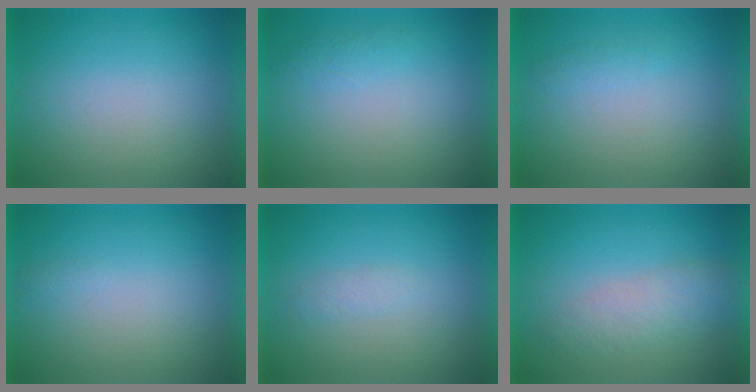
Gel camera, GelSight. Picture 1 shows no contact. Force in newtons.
{"total": 2.1}
{"total": 1.4}
{"total": 1.1}
{"total": 1.4}
{"total": 3.4}